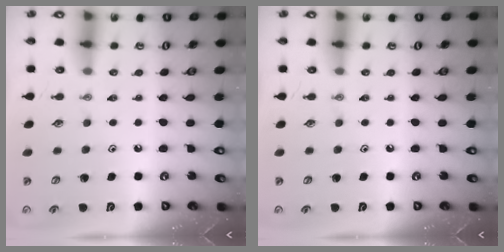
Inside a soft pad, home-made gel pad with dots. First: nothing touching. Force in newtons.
{"total": 0.0}